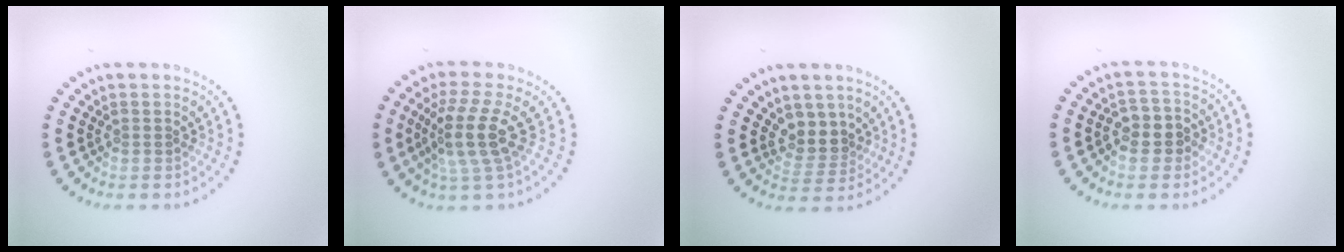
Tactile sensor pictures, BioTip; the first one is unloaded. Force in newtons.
{"total": 4.3, "press": 3.3, "slide": 2.8}
{"total": 2.8, "press": 2.3, "slide": 1.5}
{"total": 2.9, "press": 2.8, "slide": 0.9}